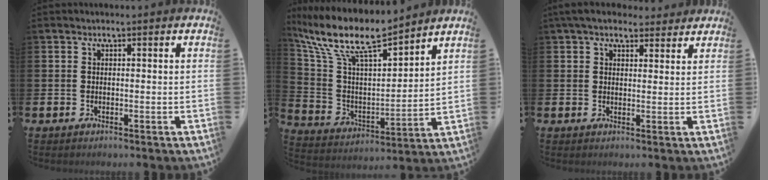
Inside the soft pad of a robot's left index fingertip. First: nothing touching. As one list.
[{"total": 11.1, "force": [9.6, 2.3, 4.9], "torque": [-0.141, -0.064, 0.165]}, {"total": 5.1, "force": [4.5, 2.1, 1.4], "torque": [-0.029, -0.015, 0.081]}]